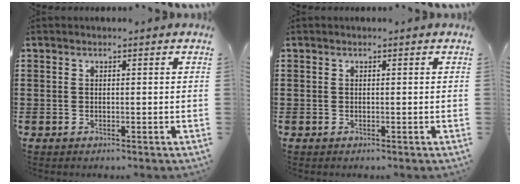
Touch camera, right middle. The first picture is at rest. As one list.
[{"total": 0.0}]